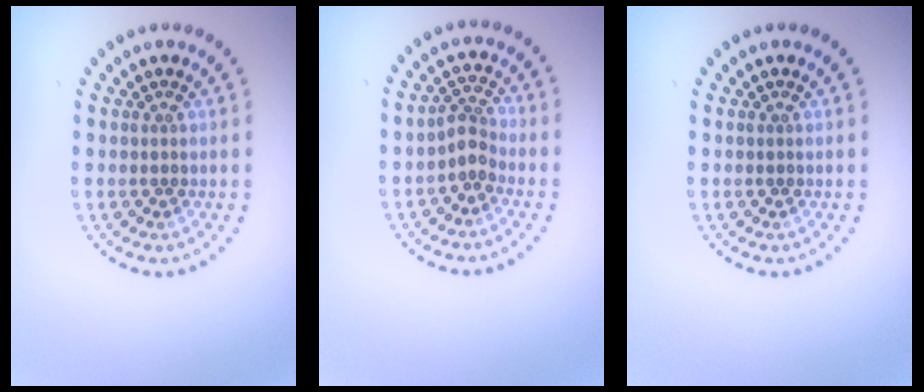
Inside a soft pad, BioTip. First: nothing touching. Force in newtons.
{"total": 2.0, "press": 1.6, "slide": 1.3}
{"total": 0.0}